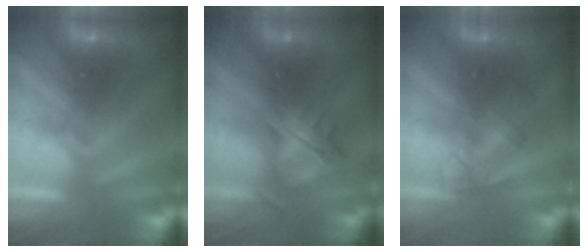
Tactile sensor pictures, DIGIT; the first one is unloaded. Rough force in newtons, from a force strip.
{"total": 4.8}
{"total": 2.4}